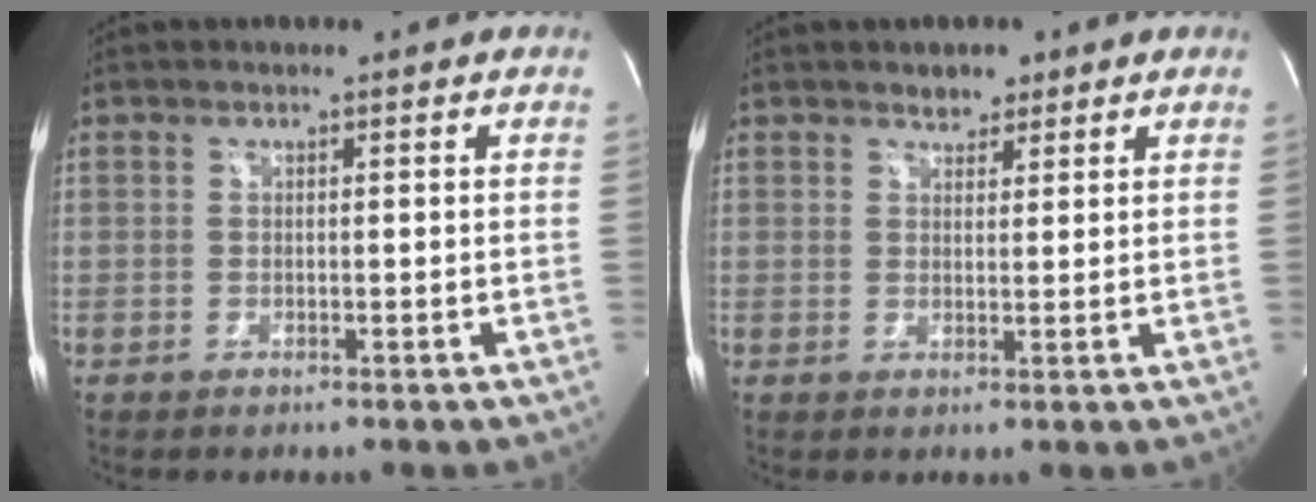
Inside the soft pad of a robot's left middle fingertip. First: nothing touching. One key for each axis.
{"total": 2.2, "fx": 1.7, "fy": 1.2, "fz": 0.7, "tx": -0.010, "ty": 0.000, "tz": 0.025}